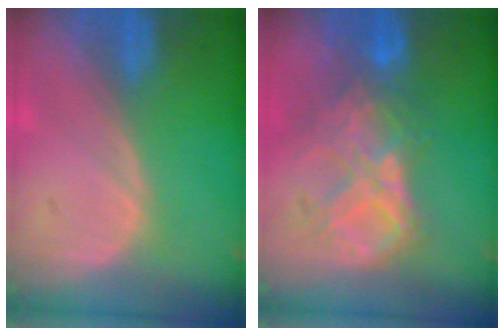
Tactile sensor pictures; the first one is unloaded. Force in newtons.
{"total": 9.1, "press": 7.7, "slide": 4.8}